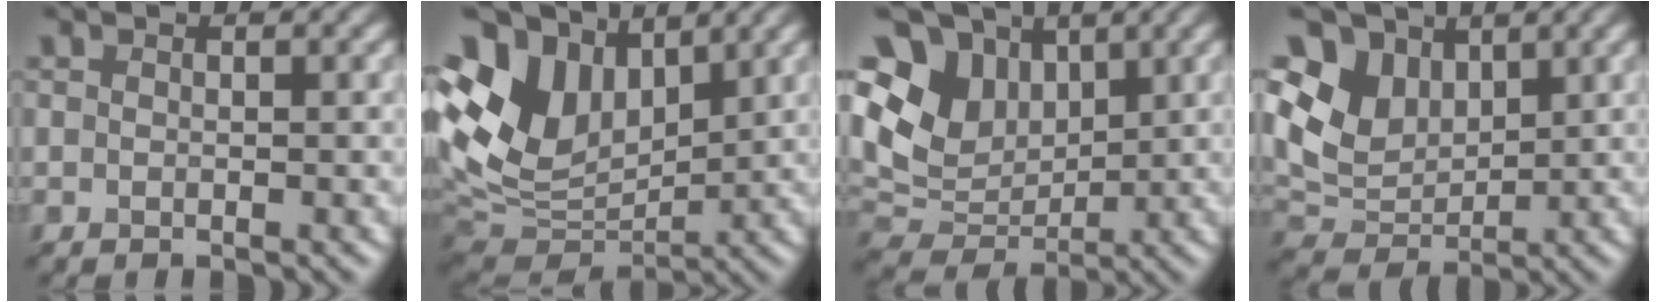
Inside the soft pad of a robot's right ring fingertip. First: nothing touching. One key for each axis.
{"total": 10.7, "fx": 5.7, "fy": 6.8, "fz": 5.9, "tx": -0.156, "ty": 0.032, "tz": 0.120}
{"total": 8.3, "fx": 4.4, "fy": 5.7, "fz": 4.0, "tx": -0.100, "ty": 0.018, "tz": 0.090}
{"total": 5.2, "fx": 3.2, "fy": 3.6, "fz": 1.9, "tx": -0.056, "ty": 0.010, "tz": 0.067}